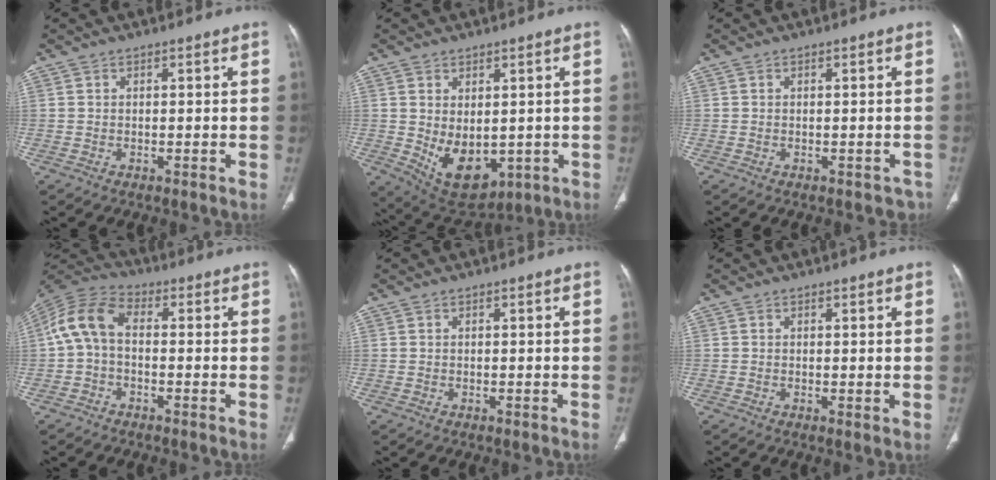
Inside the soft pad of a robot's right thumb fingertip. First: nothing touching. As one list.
[{"total": 10.5, "force": [-0.9, 6.5, 8.2], "torque": [-0.114, -0.010, 0.016]}, {"total": 1.7, "force": [-1.0, 1.3, 0.3], "torque": [0.011, 0.009, -0.013]}, {"total": 9.0, "force": [-0.2, 5.5, 7.1], "torque": [-0.139, 0.028, -0.018]}, {"total": 0.0}, {"total": 0.6, "force": [0.2, 0.3, 0.5], "torque": [-0.013, -0.004, 0.002]}]